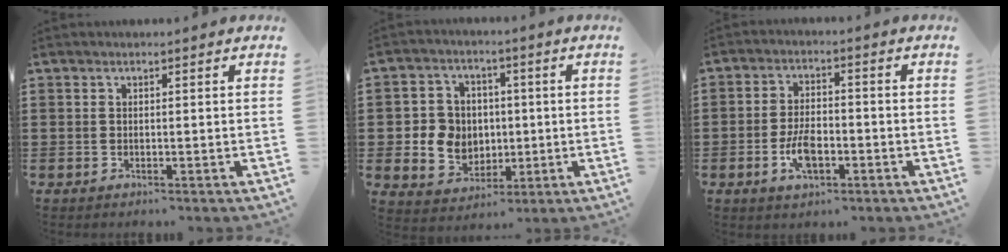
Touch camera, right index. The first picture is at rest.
{"total": 6.4, "force": [0.1, 6.1, 1.7], "torque": [-0.050, 0.013, 0.004]}
{"total": 5.8, "force": [-2.0, 2.8, 4.6], "torque": [-0.105, 0.000, -0.042]}